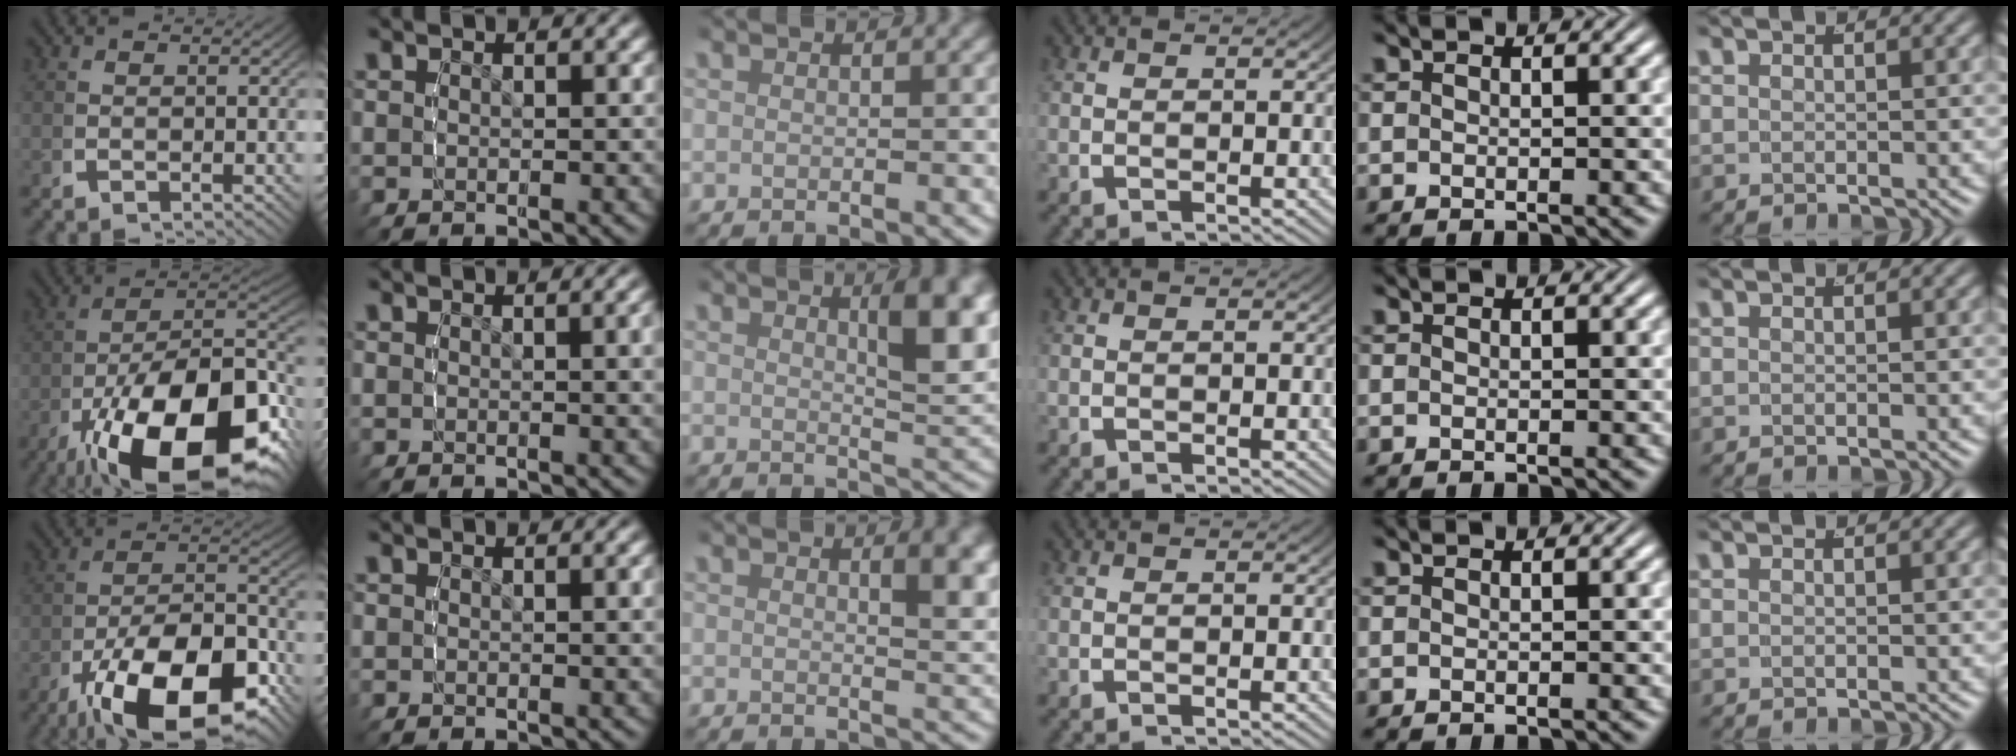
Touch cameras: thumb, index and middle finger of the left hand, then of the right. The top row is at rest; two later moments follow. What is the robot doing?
{"motion": "lift_and_place", "object": "screwdriver"}